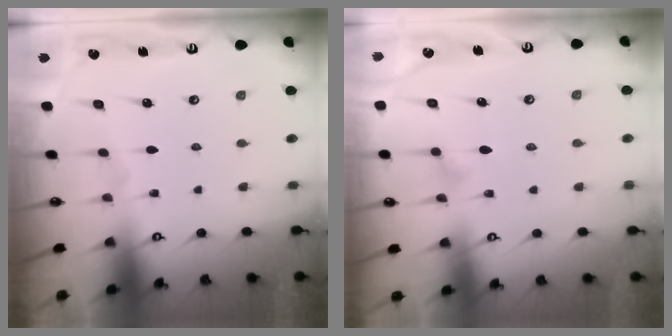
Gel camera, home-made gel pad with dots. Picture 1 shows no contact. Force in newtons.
{"total": 9.1, "press": 9.1, "slide": 0.5}